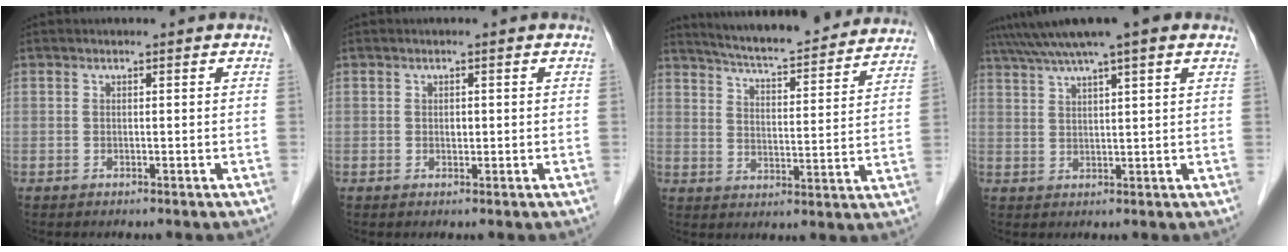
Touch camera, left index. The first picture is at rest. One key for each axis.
{"total": 0.7, "fx": 0.0, "fy": 0.5, "fz": 0.5, "tx": -0.010, "ty": 0.001, "tz": -0.002}
{"total": 21.5, "fx": 19.8, "fy": 2.6, "fz": 7.8, "tx": -0.121, "ty": -0.010, "tz": 0.262}
{"total": 10.0, "fx": 7.6, "fy": 0.2, "fz": 6.5, "tx": -0.112, "ty": 0.042, "tz": 0.111}